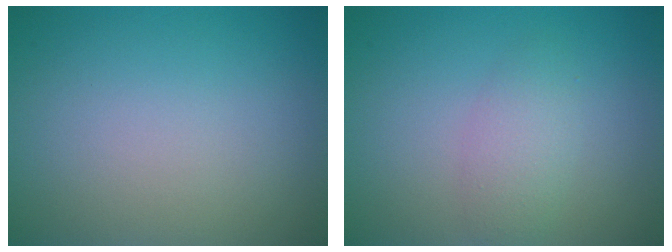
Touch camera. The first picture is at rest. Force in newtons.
{"total": 2.2, "press": 2.2, "slide": 0.1}